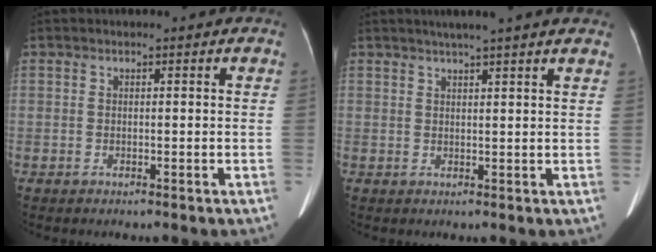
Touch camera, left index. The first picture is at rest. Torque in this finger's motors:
{"motor_torque": [0.21, -0.40, 0.04, 0.07]}